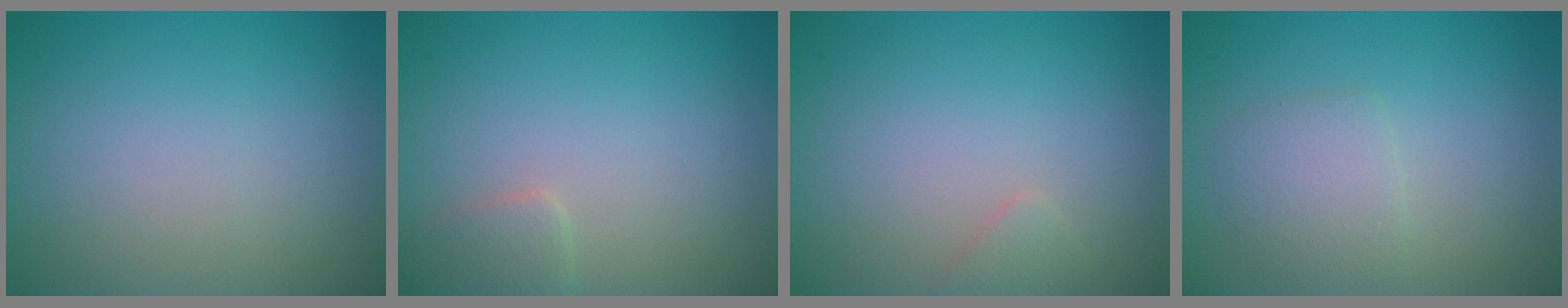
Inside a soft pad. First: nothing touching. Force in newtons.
{"total": 1.7, "press": 1.7, "slide": 0.1}
{"total": 0.9, "press": 0.9, "slide": 0.1}
{"total": 2.3, "press": 2.3, "slide": 0.0}